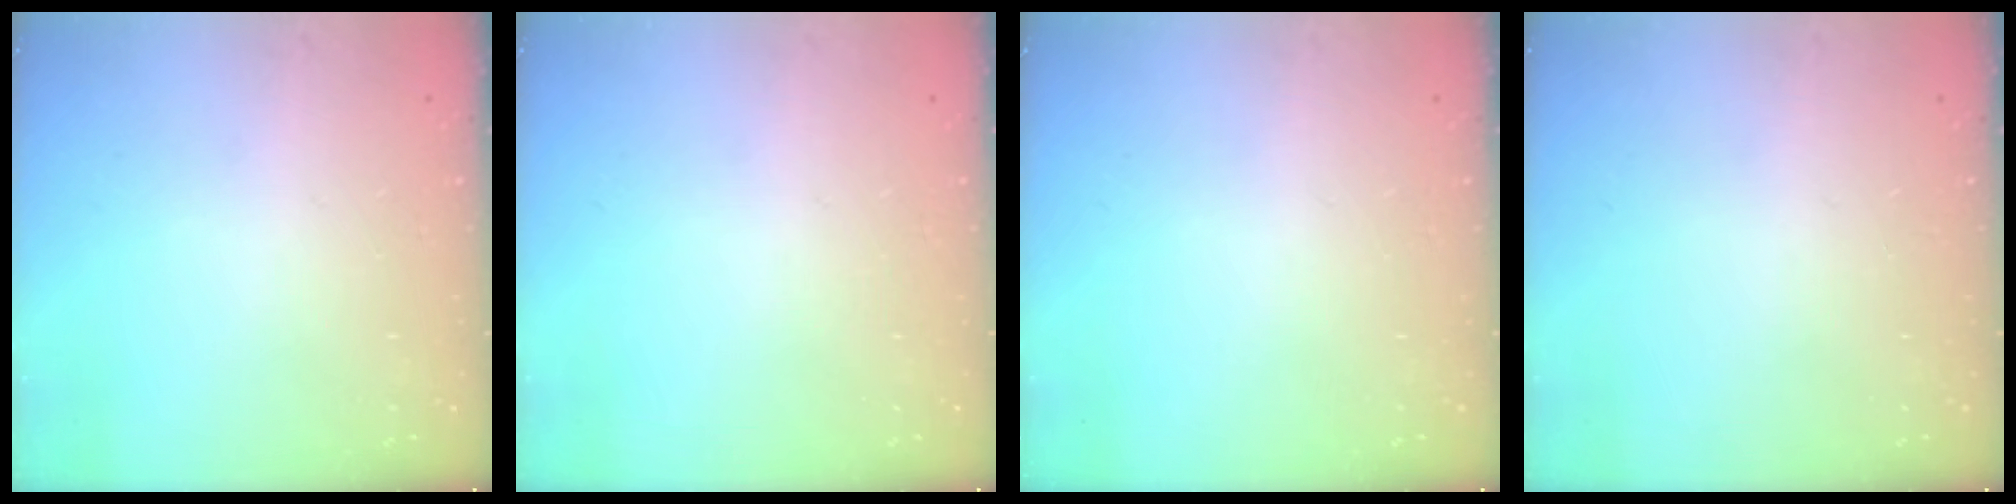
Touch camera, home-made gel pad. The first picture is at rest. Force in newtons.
{"total": 0.0}
{"total": 0.0}
{"total": 0.0}